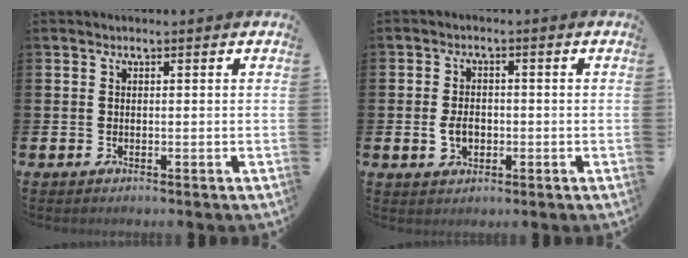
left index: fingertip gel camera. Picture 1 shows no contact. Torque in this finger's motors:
{"motor_torque": [0.60, -0.06, 0.08, 0.04]}